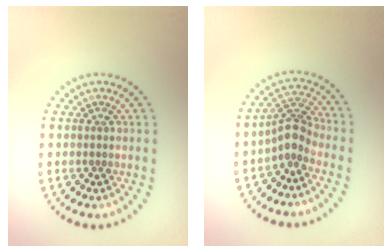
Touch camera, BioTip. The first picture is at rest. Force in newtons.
{"total": 2.9, "press": 2.0, "slide": 2.0}